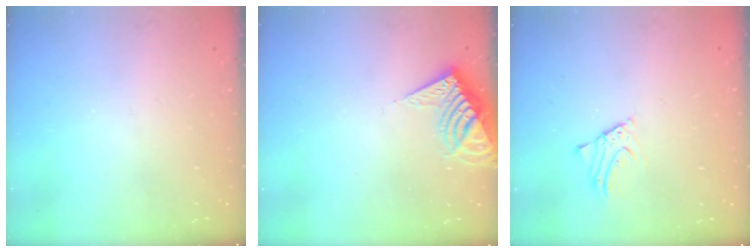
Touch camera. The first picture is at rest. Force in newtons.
{"total": 11.9, "press": 11.8, "slide": 1.2}
{"total": 2.4, "press": 2.4, "slide": 0.1}